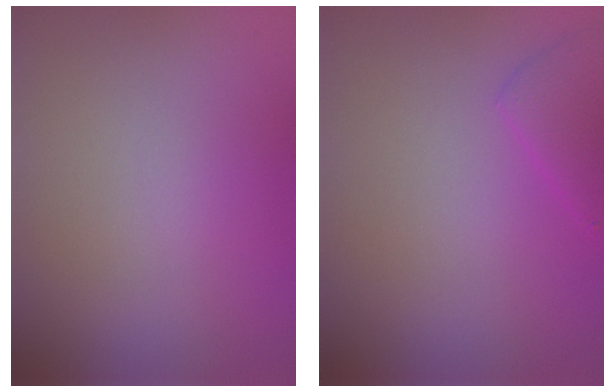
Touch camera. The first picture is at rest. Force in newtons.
{"total": 2.3, "press": 2.3, "slide": 0.1}